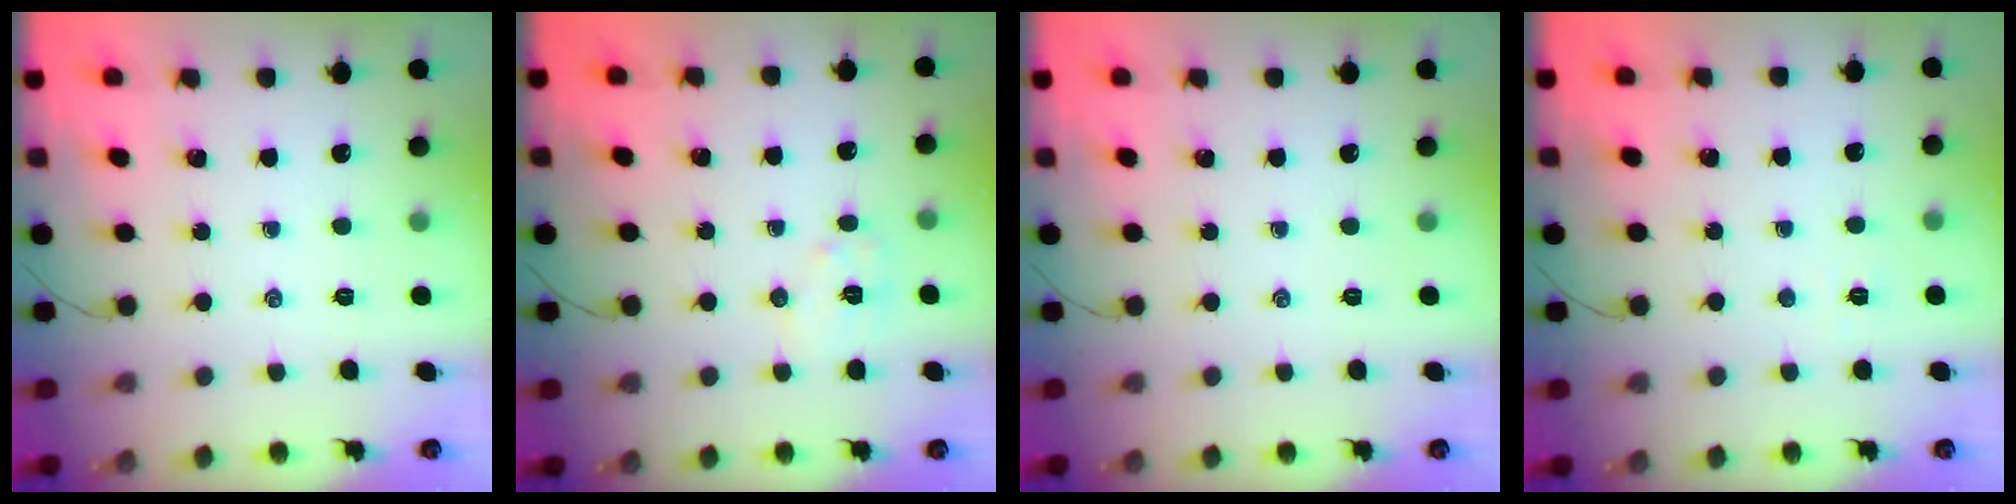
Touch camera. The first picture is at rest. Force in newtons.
{"total": 6.2, "press": 6.2, "slide": 0.9}
{"total": 0.0}
{"total": 2.4, "press": 2.3, "slide": 0.7}